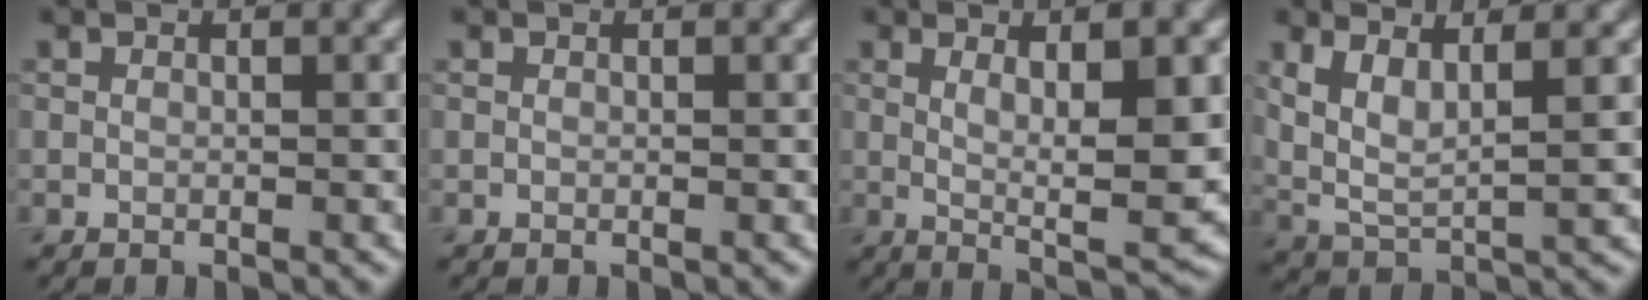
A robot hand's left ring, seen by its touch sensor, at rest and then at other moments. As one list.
[{"total": 0.0}, {"total": 7.2, "force": [0.9, 1.5, 7.0], "torque": [-0.105, -0.008, 0.020]}, {"total": 4.3, "force": [1.9, 1.3, 3.7], "torque": [-0.082, -0.007, 0.042]}]